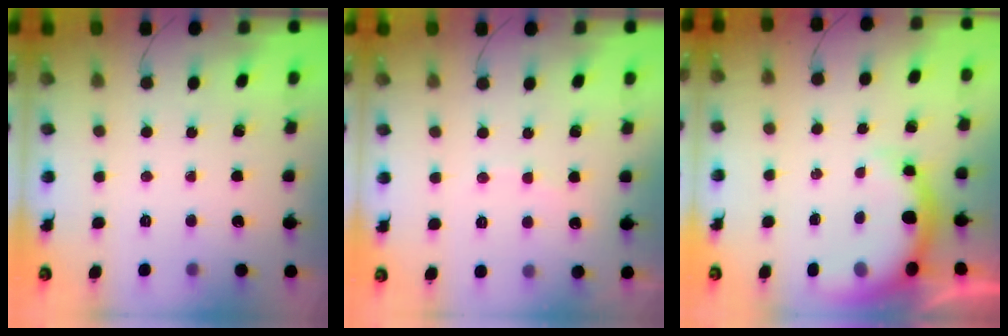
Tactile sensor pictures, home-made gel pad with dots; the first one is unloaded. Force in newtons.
{"total": 5.7, "press": 5.7, "slide": 0.9}
{"total": 6.6, "press": 6.6, "slide": 0.7}